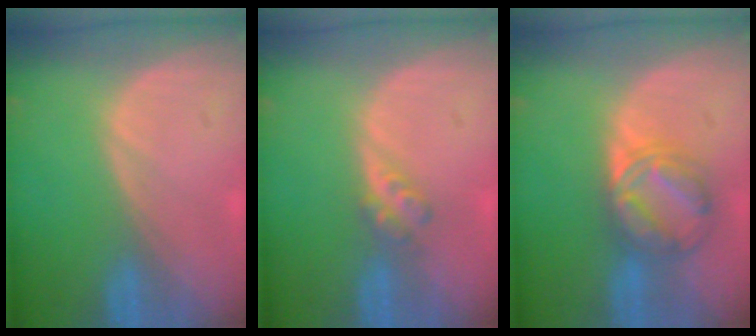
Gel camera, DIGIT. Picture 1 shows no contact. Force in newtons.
{"total": 2.7, "press": 2.3, "slide": 1.3}
{"total": 6.6, "press": 6.6, "slide": 0.4}